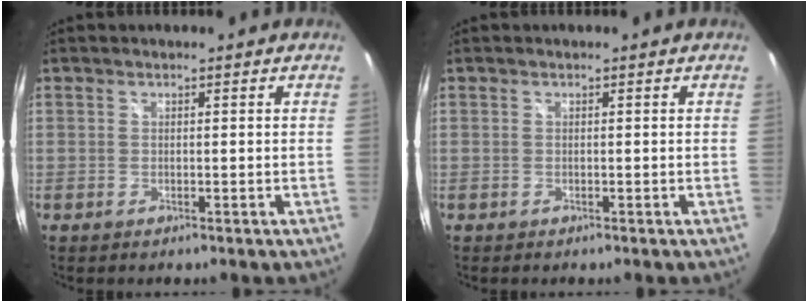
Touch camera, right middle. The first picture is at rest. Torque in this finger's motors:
{"motor_torque": [-0.04, -0.05, -0.01, 0.00]}